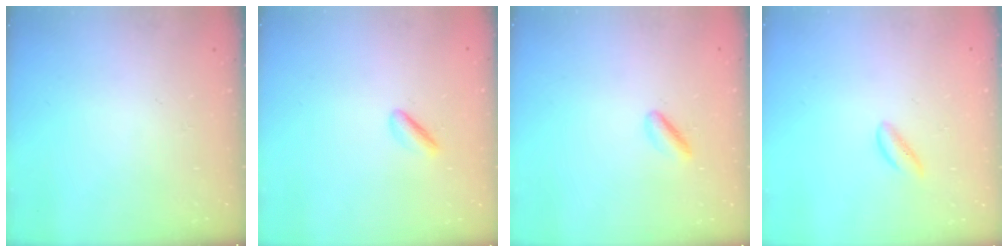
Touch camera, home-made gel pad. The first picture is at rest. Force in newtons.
{"total": 2.2, "press": 1.9, "slide": 1.2}
{"total": 3.2, "press": 3.2, "slide": 0.6}
{"total": 1.3, "press": 1.2, "slide": 0.4}